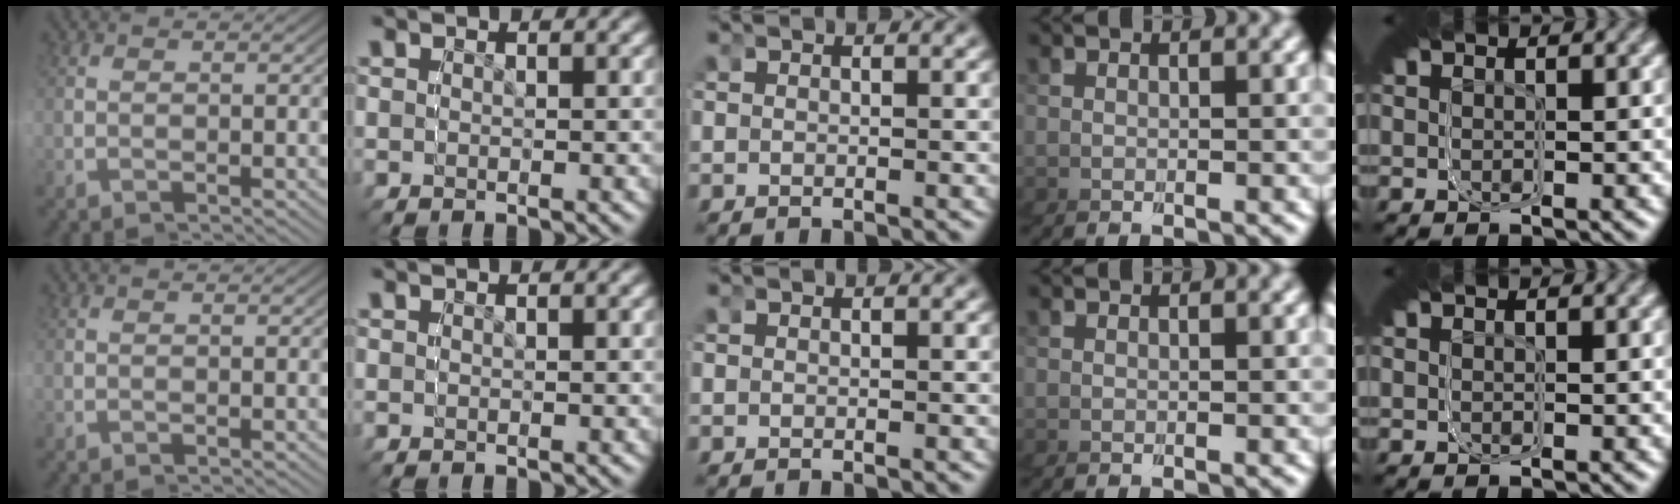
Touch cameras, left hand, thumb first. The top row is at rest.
{}